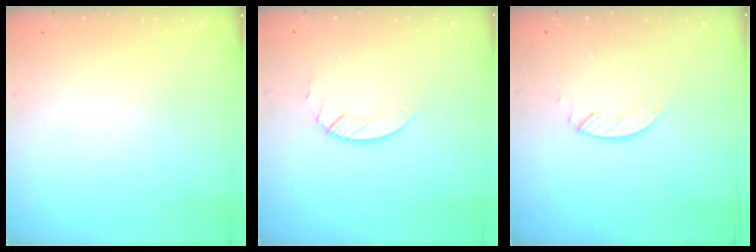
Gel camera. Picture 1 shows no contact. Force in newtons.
{"total": 3.8, "press": 3.8, "slide": 0.3}
{"total": 3.4, "press": 3.4, "slide": 0.4}